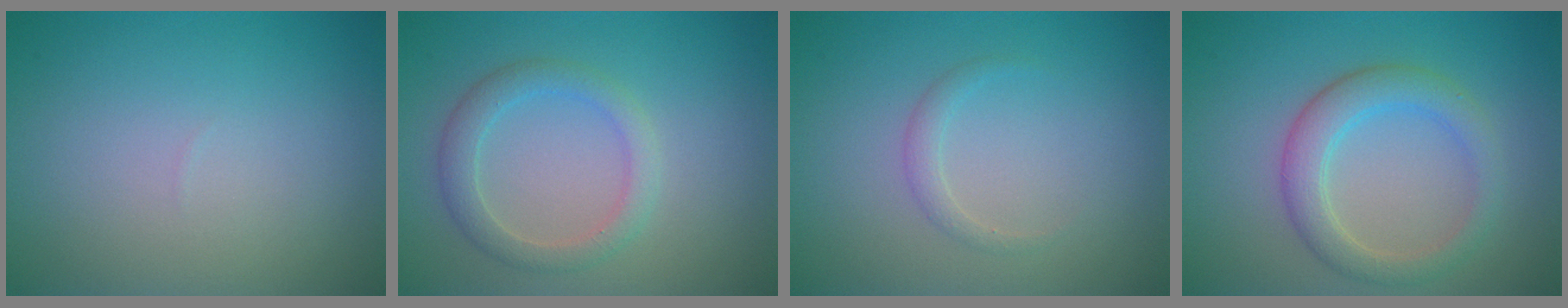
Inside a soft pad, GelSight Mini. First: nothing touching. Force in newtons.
{"total": 2.8, "press": 2.8, "slide": 0.1}
{"total": 1.1, "press": 1.1, "slide": 0.0}
{"total": 3.7, "press": 3.7, "slide": 0.5}